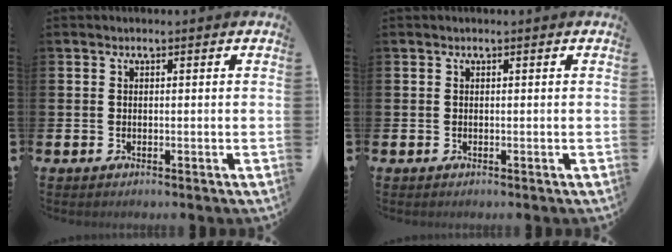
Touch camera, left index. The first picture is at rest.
{"total": 0.0}